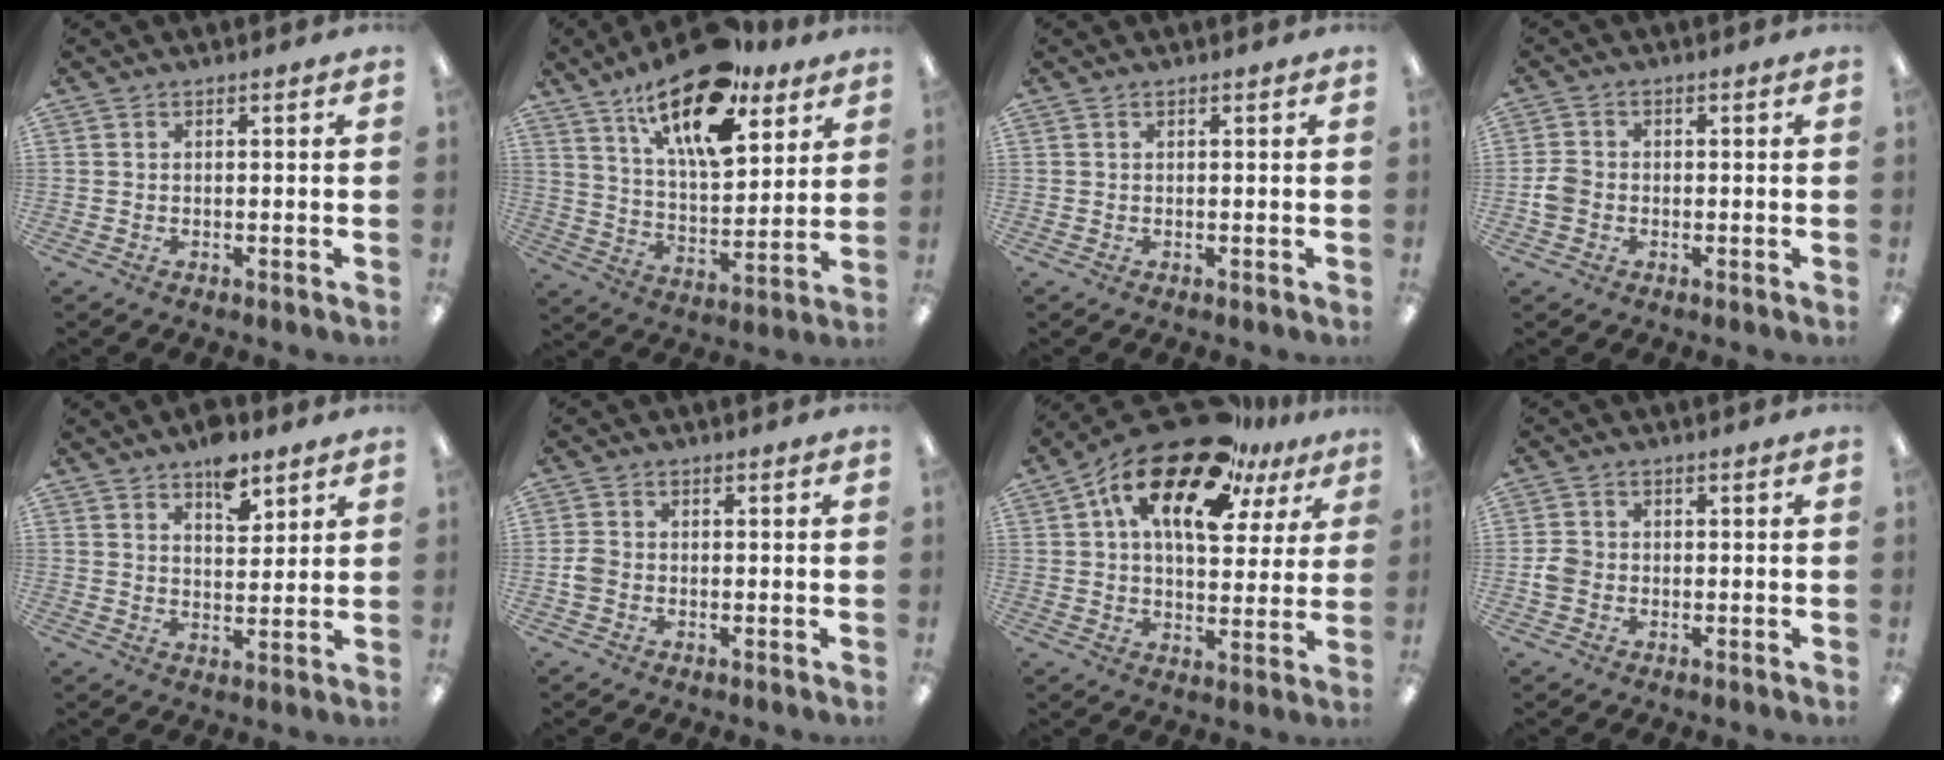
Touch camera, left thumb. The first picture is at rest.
{"total": 19.7, "force": [13.1, 7.9, 12.3], "torque": [-0.201, -0.068, 0.219]}
{"total": 0.0}
{"total": 4.0, "force": [-0.9, 3.3, 2.0], "torque": [-0.039, 0.008, -0.016]}
{"total": 7.5, "force": [5.3, 3.9, 3.6], "torque": [-0.031, -0.031, 0.088]}
{"total": 2.8, "force": [-0.6, 2.4, 1.5], "torque": [-0.024, 0.007, -0.012]}
{"total": 20.9, "force": [12.8, 9.1, 13.8], "torque": [-0.251, -0.067, 0.217]}
{"total": 3.4, "force": [-0.6, 3.1, 1.5], "torque": [-0.024, 0.008, -0.010]}